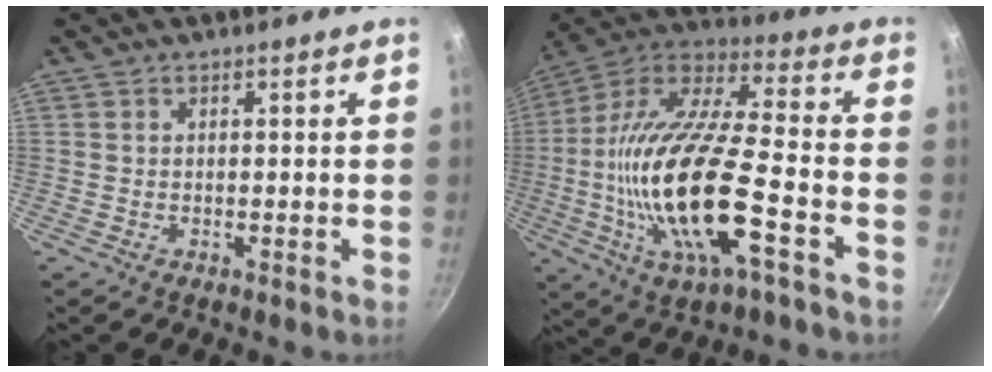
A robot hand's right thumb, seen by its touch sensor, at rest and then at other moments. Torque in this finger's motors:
{"motor_torque": [0.89, 0.74, 2.51, -0.24, 0.87]}